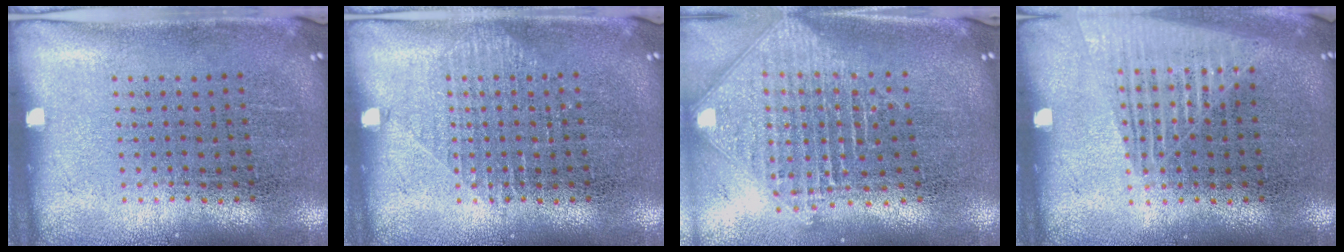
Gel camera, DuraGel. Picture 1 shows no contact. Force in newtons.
{"total": 1.0, "press": 1.0, "slide": 0.2}
{"total": 2.5, "press": 1.9, "slide": 1.6}
{"total": 1.3, "press": 1.3, "slide": 0.4}